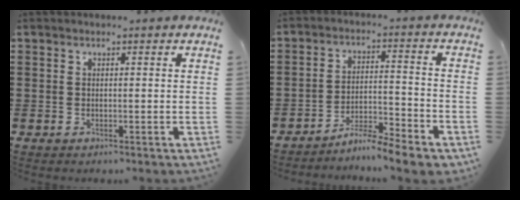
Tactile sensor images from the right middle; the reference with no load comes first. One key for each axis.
{"total": 6.0, "fx": -5.8, "fy": -0.1, "fz": 1.6, "tx": -0.032, "ty": 0.001, "tz": -0.115}